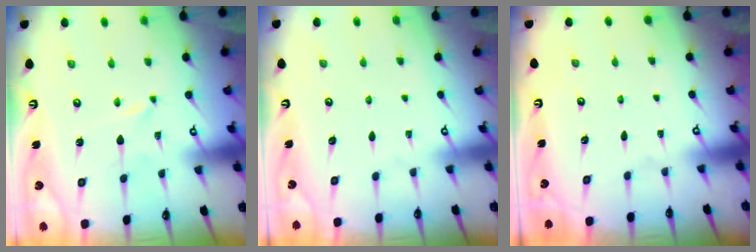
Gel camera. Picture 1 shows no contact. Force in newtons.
{"total": 0.0}
{"total": 0.0}